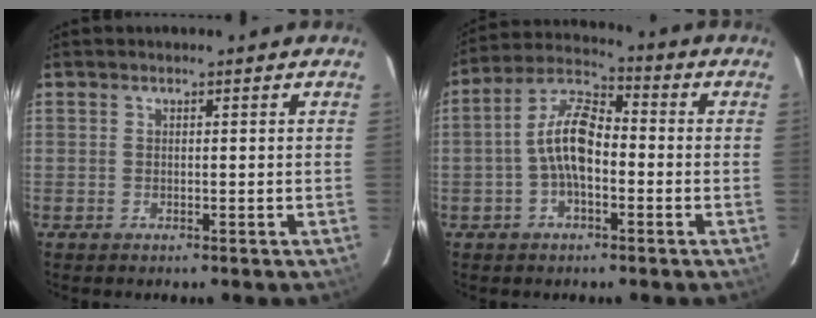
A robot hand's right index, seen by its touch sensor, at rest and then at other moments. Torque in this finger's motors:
{"motor_torque": [1.98, 0.04, 0.91, 0.11]}